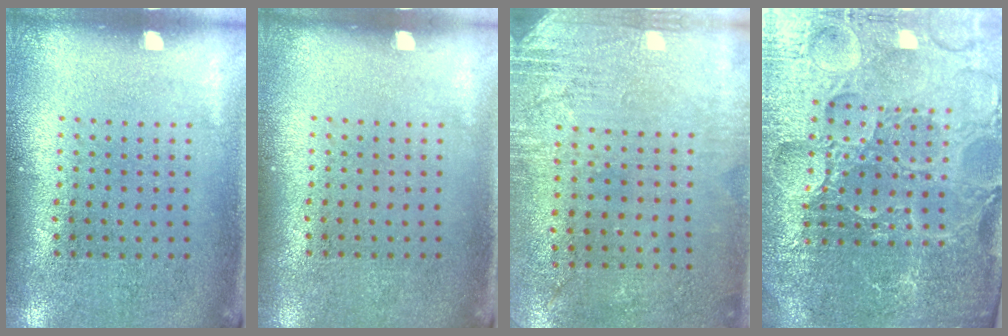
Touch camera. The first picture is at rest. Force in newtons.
{"total": 0.0}
{"total": 2.8, "press": 2.4, "slide": 1.5}
{"total": 6.0, "press": 5.4, "slide": 2.6}